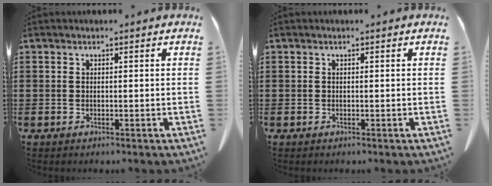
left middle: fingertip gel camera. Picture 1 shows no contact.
{"total": 0.0}